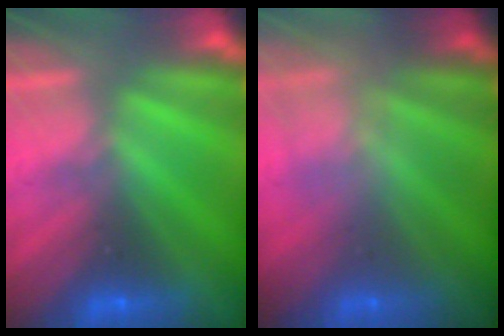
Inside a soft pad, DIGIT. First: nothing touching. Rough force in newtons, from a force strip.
{"total": 2.3}